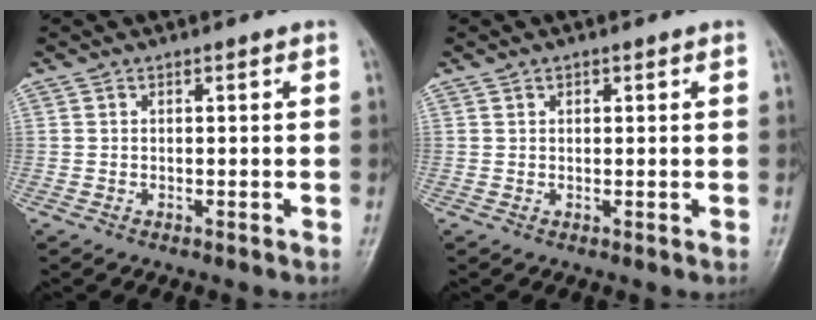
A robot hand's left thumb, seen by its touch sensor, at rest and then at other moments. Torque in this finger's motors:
{"motor_torque": [-0.38, -0.14, -0.33, 0.21, -0.01]}